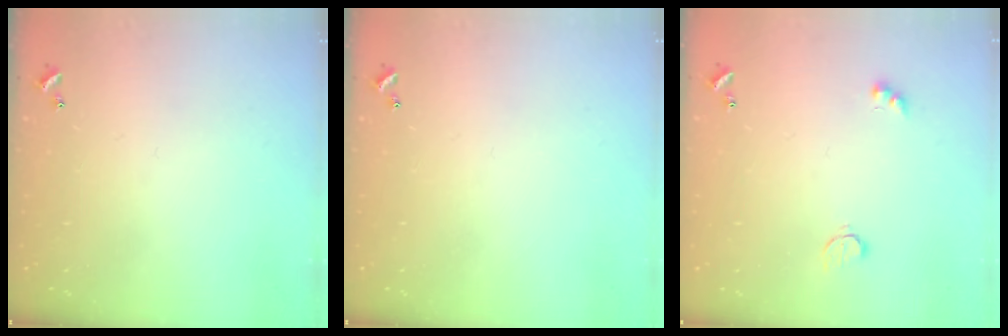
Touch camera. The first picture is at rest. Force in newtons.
{"total": 0.0}
{"total": 4.5, "press": 4.5, "slide": 0.8}